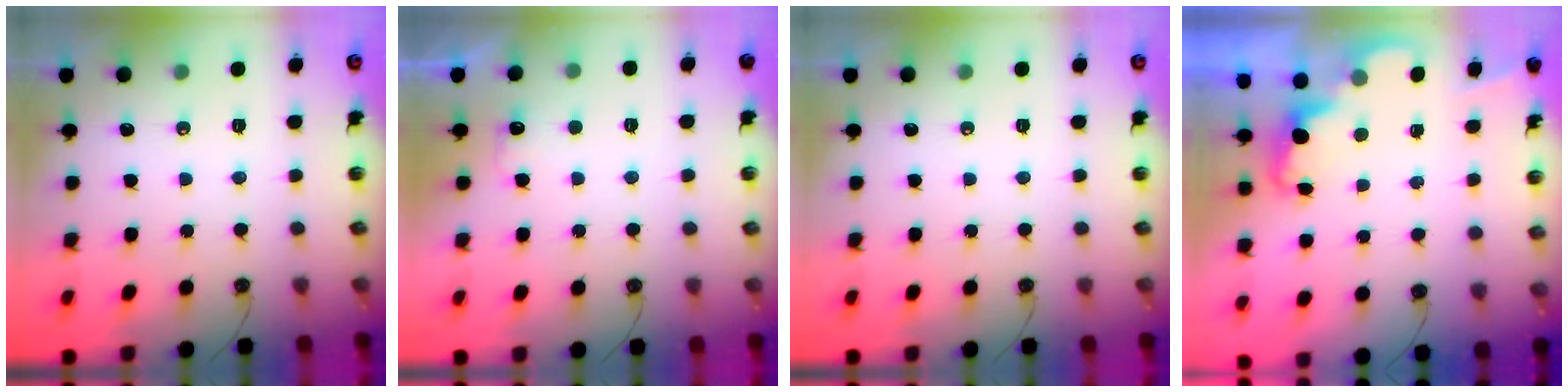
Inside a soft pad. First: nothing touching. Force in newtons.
{"total": 4.1, "press": 3.9, "slide": 1.0}
{"total": 0.6, "press": 0.0, "slide": 0.6}
{"total": 2.3, "press": 2.2, "slide": 0.5}